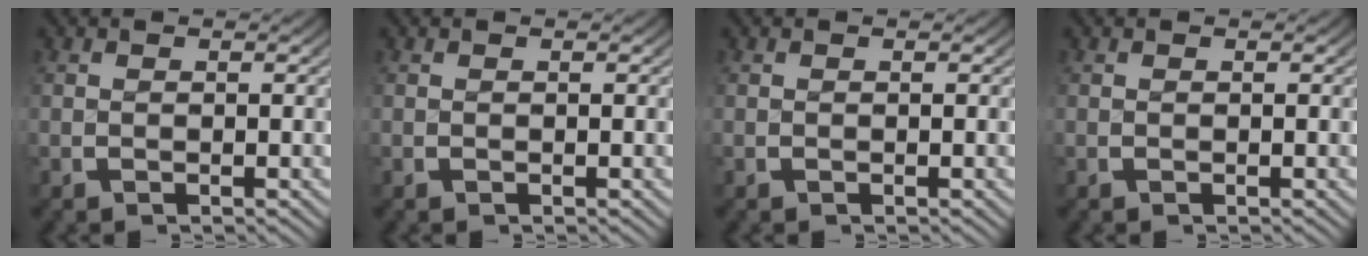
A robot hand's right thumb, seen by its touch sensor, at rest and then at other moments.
{"total": 0.0}
{"total": 0.0}
{"total": 0.0}